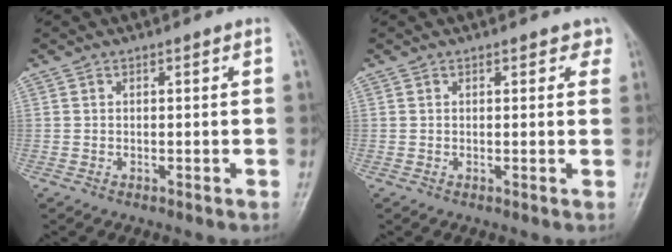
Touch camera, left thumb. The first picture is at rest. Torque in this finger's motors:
{"motor_torque": [-0.05, 0.04, -0.05, 0.05, 0.04]}